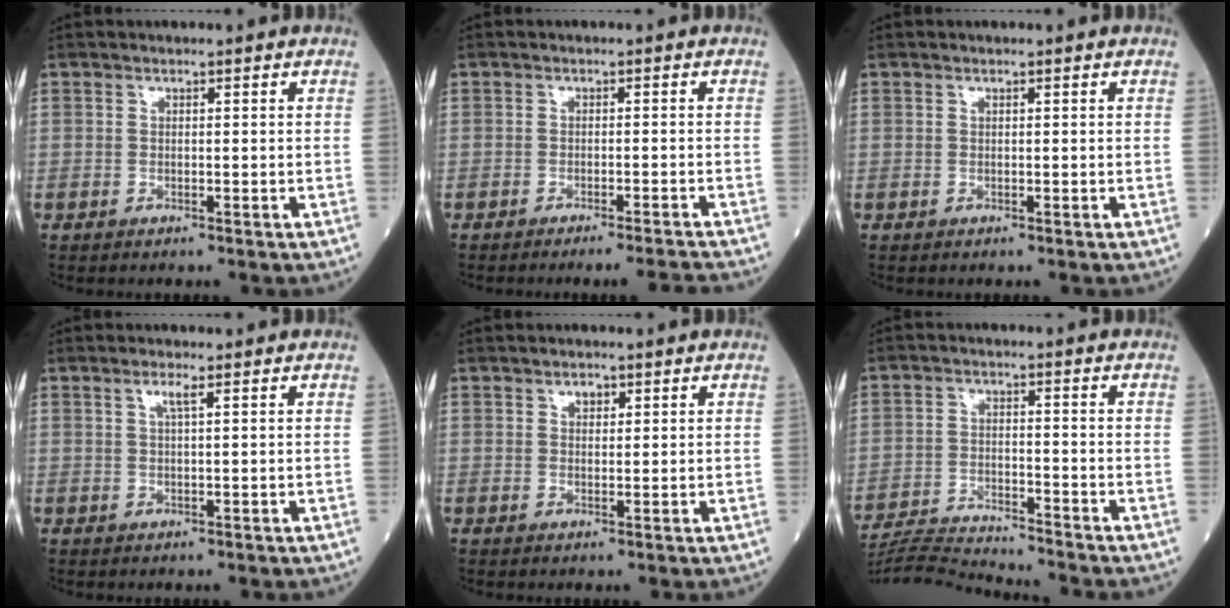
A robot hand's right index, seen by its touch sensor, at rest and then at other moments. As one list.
[{"total": 5.3, "force": [-5.0, -1.3, 1.2], "torque": [-0.006, -0.006, -0.066]}, {"total": 0.0}, {"total": 1.8, "force": [0.8, -0.1, 1.6], "torque": [-0.034, 0.002, 0.016]}, {"total": 1.6, "force": [0.9, 0.9, 0.9], "torque": [-0.012, 0.001, 0.014]}, {"total": 9.0, "force": [-8.8, -1.7, 1.1], "torque": [-0.019, -0.007, -0.157]}]